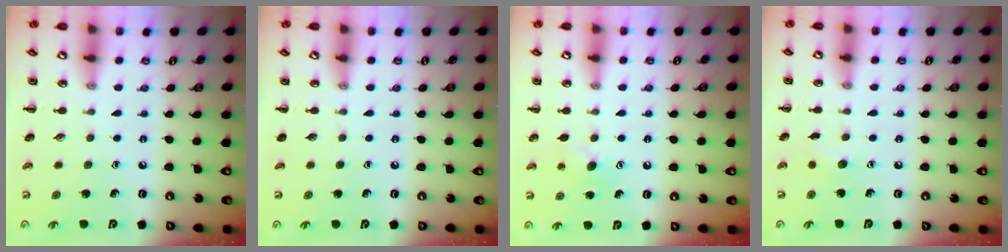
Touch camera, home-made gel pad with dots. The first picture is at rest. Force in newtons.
{"total": 0.0}
{"total": 6.5, "press": 6.3, "slide": 1.5}
{"total": 4.7, "press": 4.5, "slide": 1.3}